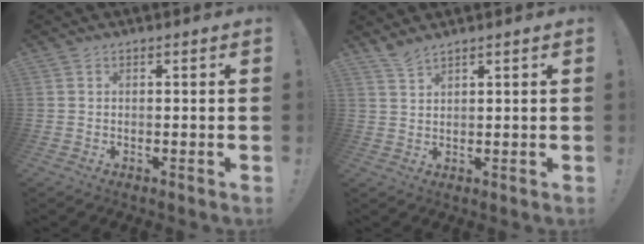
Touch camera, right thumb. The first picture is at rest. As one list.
[{"total": 3.2, "force": [2.9, 0.3, 1.4], "torque": [-0.024, -0.019, 0.052]}]